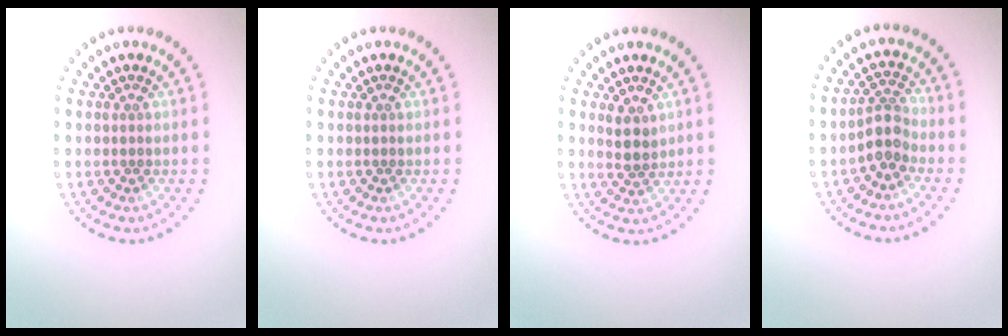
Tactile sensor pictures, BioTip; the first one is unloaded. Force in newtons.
{"total": 0.0}
{"total": 1.8, "press": 1.5, "slide": 0.9}
{"total": 2.5, "press": 2.0, "slide": 1.5}